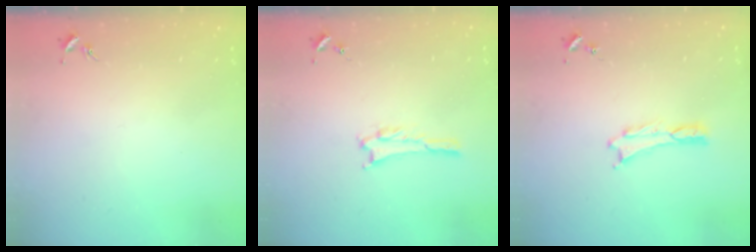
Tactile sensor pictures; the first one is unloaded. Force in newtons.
{"total": 1.1, "press": 1.0, "slide": 0.1}
{"total": 0.0}